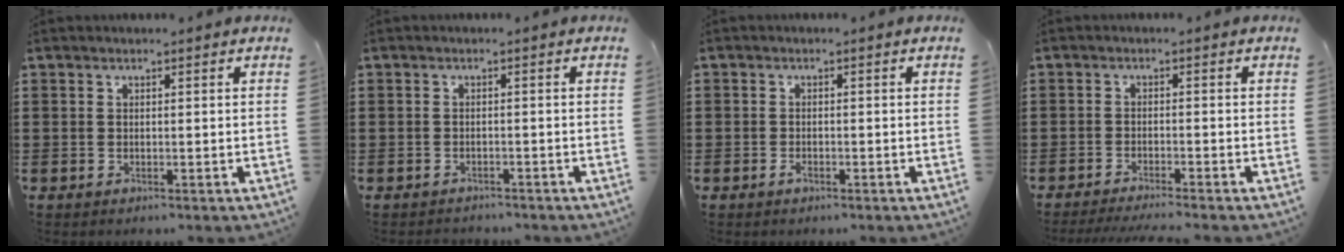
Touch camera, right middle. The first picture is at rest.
{"total": 1.2, "force": [-1.2, 0.2, -0.2], "torque": [0.000, 0.002, -0.027]}
{"total": 1.3, "force": [-0.8, 0.8, 0.4], "torque": [-0.009, 0.001, -0.017]}
{"total": 2.2, "force": [-2.0, -0.4, 0.7], "torque": [-0.011, -0.001, -0.040]}